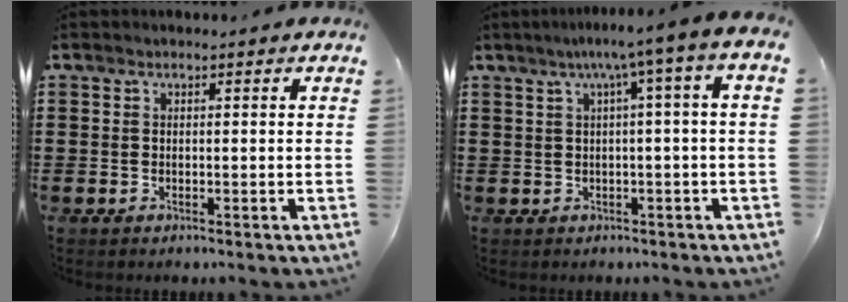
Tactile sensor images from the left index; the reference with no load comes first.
{"total": 4.4, "force": [0.3, -0.4, 4.4], "torque": [-0.084, -0.005, -0.003]}